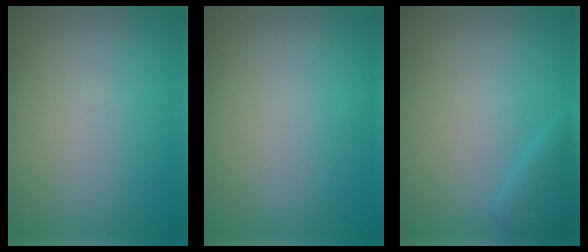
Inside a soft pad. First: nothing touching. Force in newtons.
{"total": 0.0}
{"total": 1.9, "press": 1.9, "slide": 0.1}